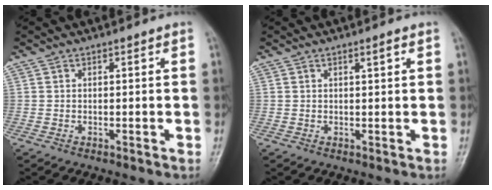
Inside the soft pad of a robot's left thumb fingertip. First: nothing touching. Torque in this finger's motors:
{"motor_torque": [-0.03, 0.02, 0.07, -0.20, 0.04]}